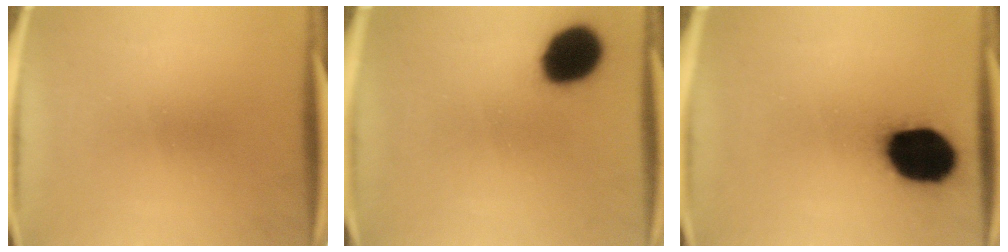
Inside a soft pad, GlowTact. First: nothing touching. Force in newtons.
{"total": 14.4}
{"total": 19.7}